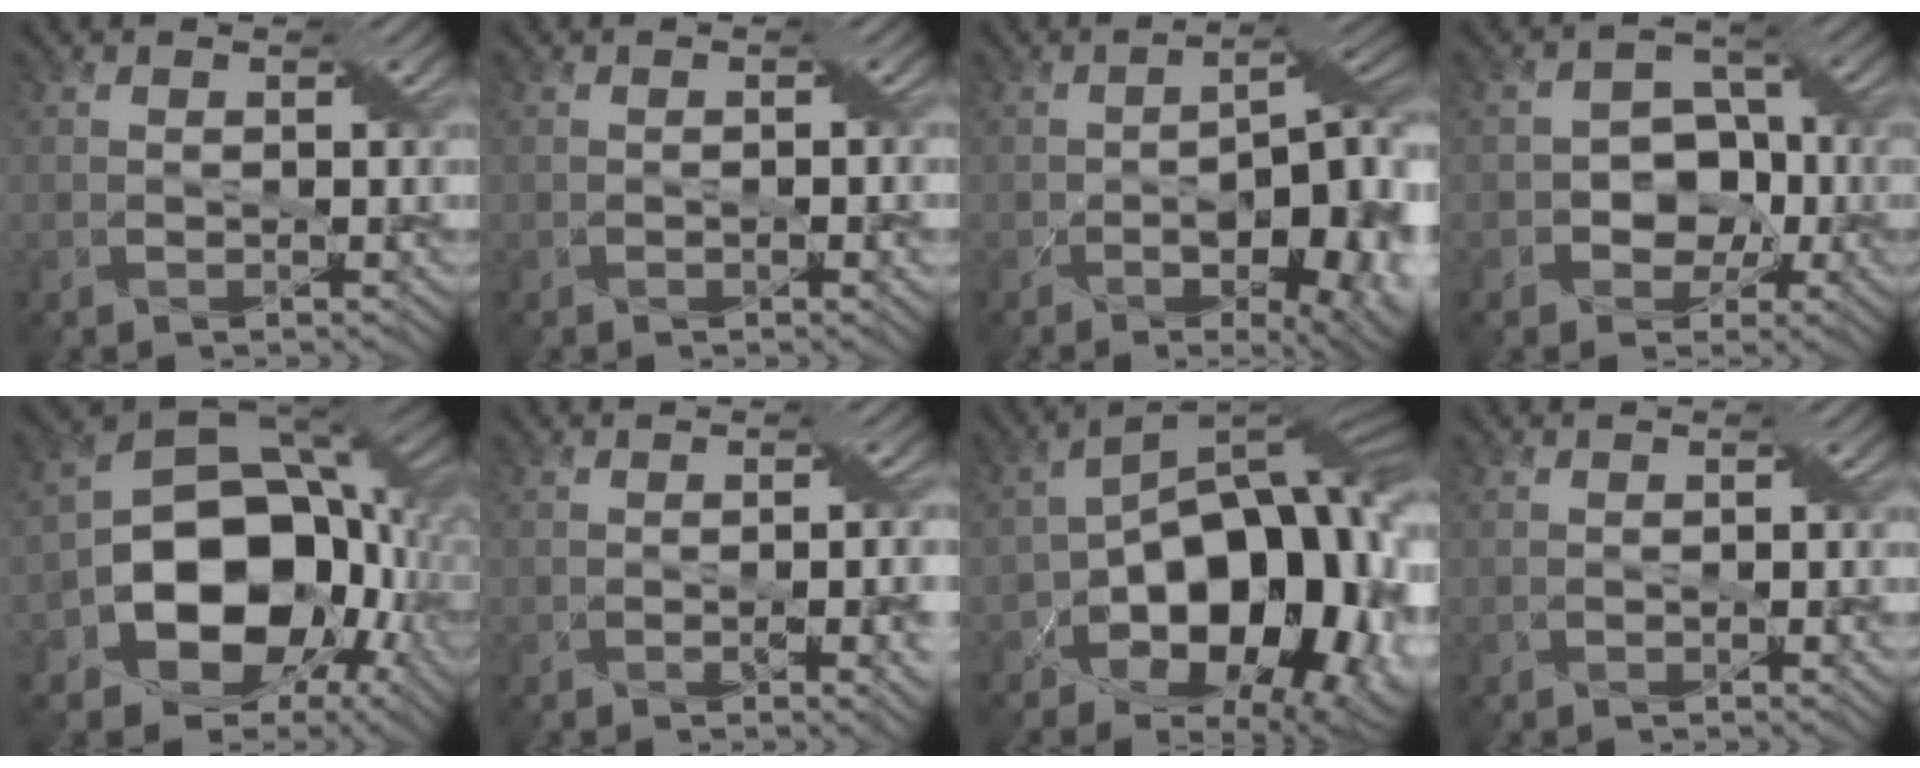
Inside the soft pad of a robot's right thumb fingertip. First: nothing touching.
{"total": 1.7, "force": [-0.4, 0.4, 1.6], "torque": [-0.025, 0.000, -0.005]}
{"total": 14.8, "force": [-4.5, 6.3, 12.6], "torque": [-0.172, -0.028, -0.043]}
{"total": 6.0, "force": [-1.6, 4.8, 3.2], "torque": [-0.028, 0.009, -0.043]}
{"total": 16.0, "force": [-3.9, 11.9, 9.9], "torque": [-0.161, -0.025, -0.071]}
{"total": 4.5, "force": [-1.1, 1.1, 4.2], "torque": [-0.063, -0.006, -0.011]}
{"total": 20.0, "force": [-5.2, 11.7, 15.3], "torque": [-0.196, -0.011, -0.074]}
{"total": 1.4, "force": [-0.3, 0.3, 1.3], "torque": [-0.020, 0.001, -0.005]}